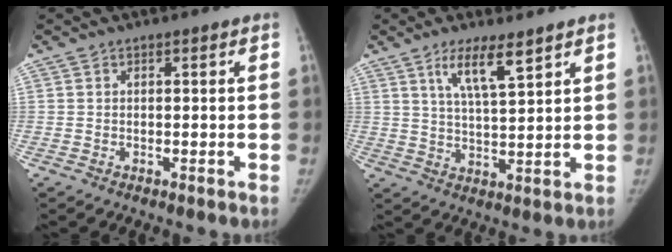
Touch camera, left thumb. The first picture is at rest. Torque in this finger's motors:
{"motor_torque": [0.05, 0.16, 0.09, 0.29, 0.05]}